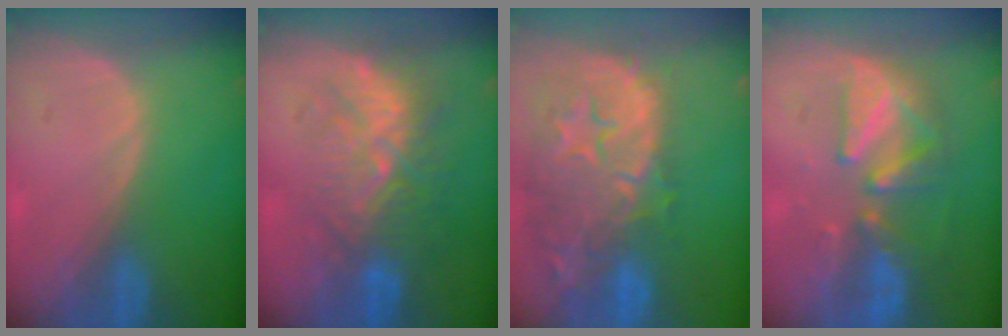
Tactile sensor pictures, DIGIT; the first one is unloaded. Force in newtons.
{"total": 9.1, "press": 8.7, "slide": 2.7}
{"total": 15.1, "press": 12.0, "slide": 9.1}
{"total": 8.4, "press": 8.1, "slide": 2.0}